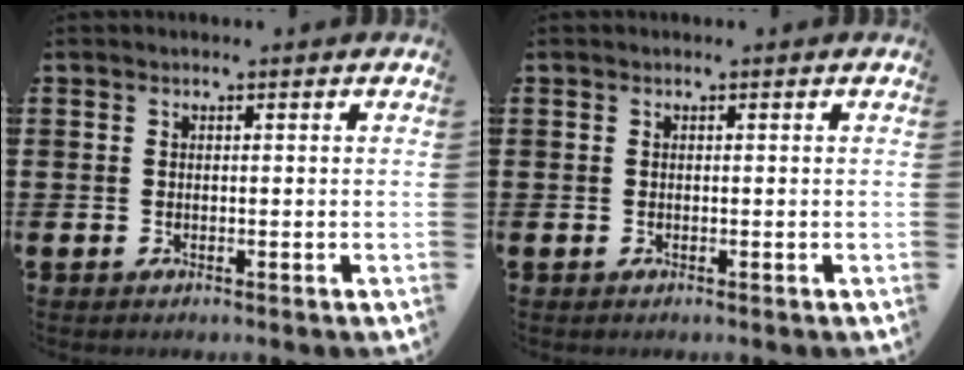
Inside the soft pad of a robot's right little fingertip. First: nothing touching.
{"total": 0.0}